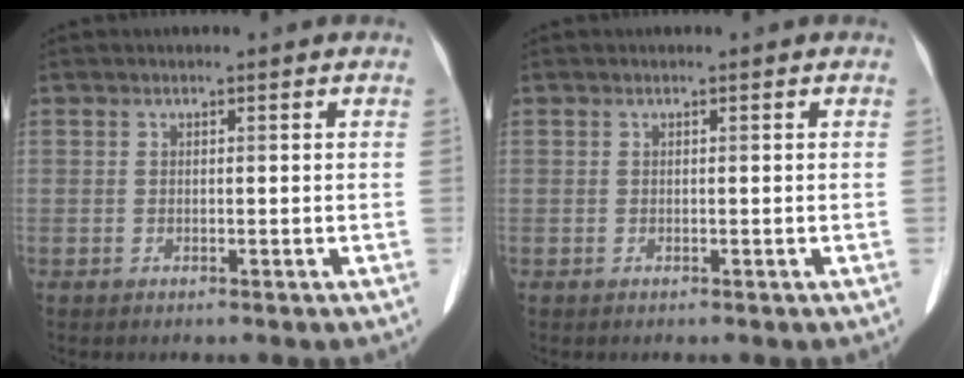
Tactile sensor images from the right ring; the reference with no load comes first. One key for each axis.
{"total": 0.0}